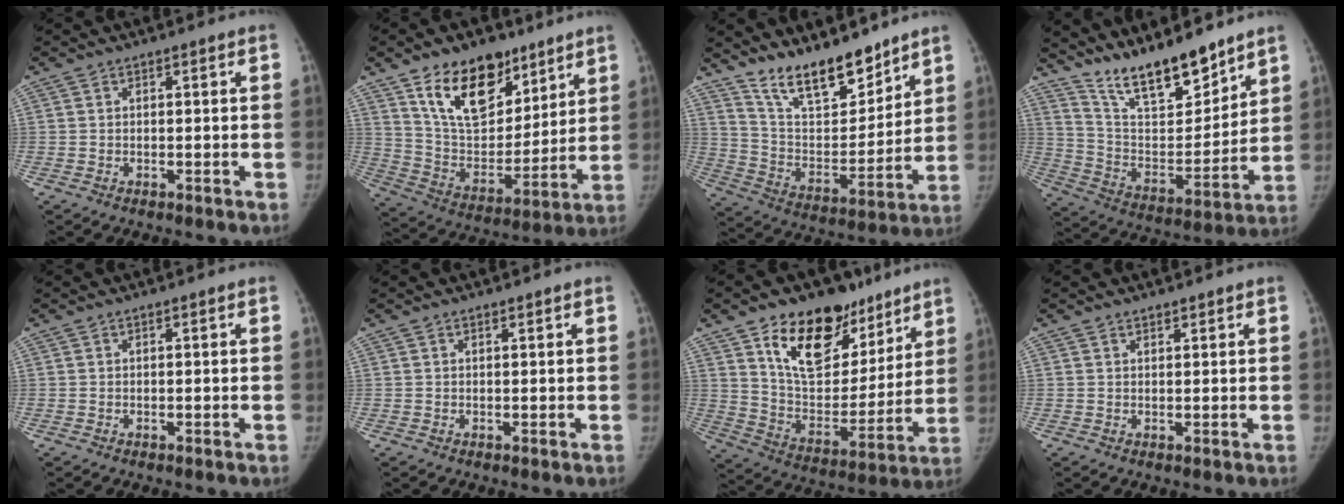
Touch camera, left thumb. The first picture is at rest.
{"total": 19.4, "force": [11.9, 11.1, 10.5], "torque": [-0.122, -0.066, 0.216]}
{"total": 16.0, "force": [13.1, 5.5, 7.5], "torque": [-0.085, -0.087, 0.239]}
{"total": 17.0, "force": [14.1, 4.7, 8.2], "torque": [-0.100, -0.091, 0.259]}
{"total": 0.0}
{"total": 0.0}
{"total": 22.8, "force": [13.9, 13.1, 12.6], "torque": [-0.141, -0.061, 0.235]}
{"total": 1.0, "force": [0.9, 0.3, 0.2], "torque": [0.000, -0.007, 0.014]}